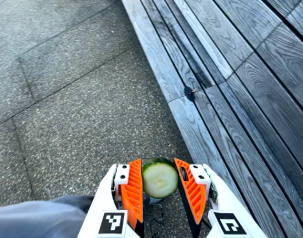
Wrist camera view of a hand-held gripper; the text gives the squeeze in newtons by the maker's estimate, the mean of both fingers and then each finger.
{"total": 10.4, "left": 10.5, "right": 10.3}